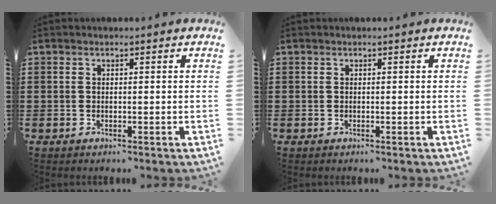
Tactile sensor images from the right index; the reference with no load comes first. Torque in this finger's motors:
{"motor_torque": [0.00, 0.00, 0.01, 0.00]}